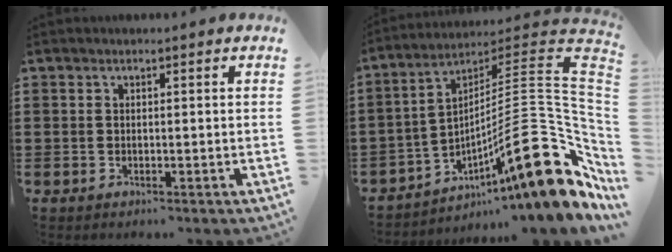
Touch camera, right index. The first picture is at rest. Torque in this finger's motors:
{"motor_torque": [0.77, -0.28, 0.71, 0.07]}